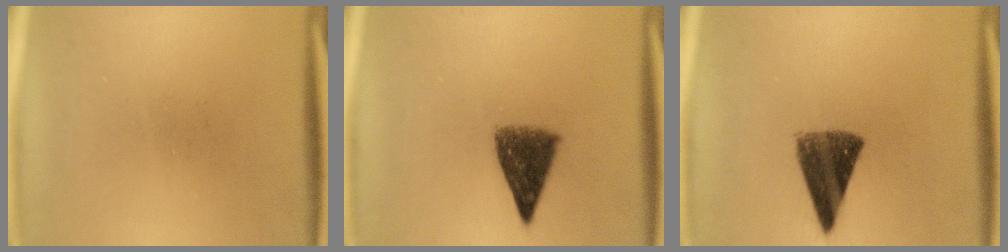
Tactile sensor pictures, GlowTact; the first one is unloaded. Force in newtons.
{"total": 7.3}
{"total": 9.6}